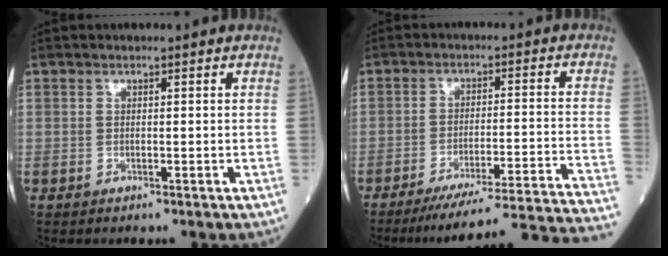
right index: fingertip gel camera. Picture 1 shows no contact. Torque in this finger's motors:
{"motor_torque": [-0.53, -0.30, 0.09, 0.04]}